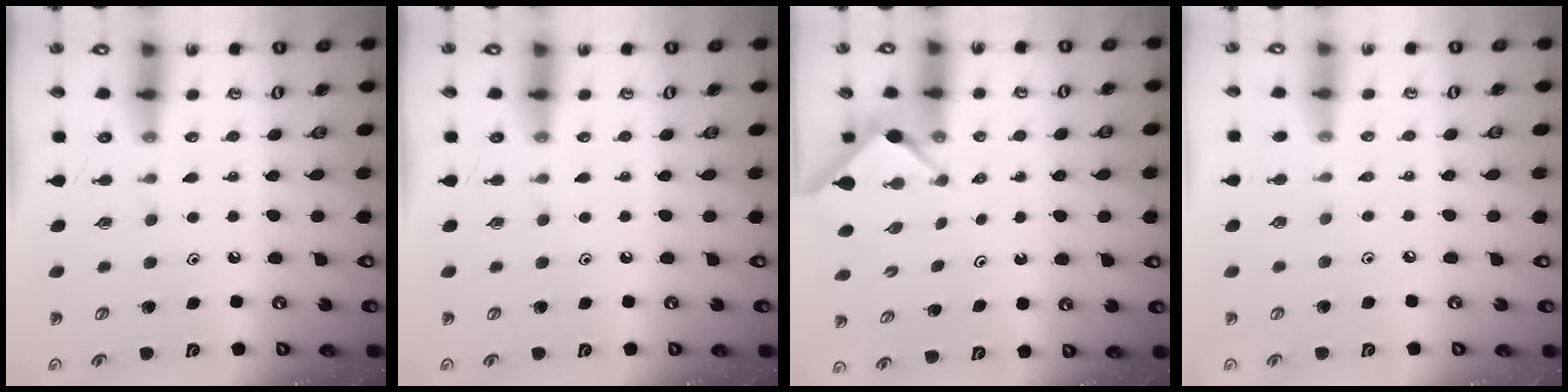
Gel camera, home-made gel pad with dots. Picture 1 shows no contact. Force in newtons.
{"total": 0.0}
{"total": 2.9, "press": 2.8, "slide": 0.5}
{"total": 1.5, "press": 1.5, "slide": 0.4}